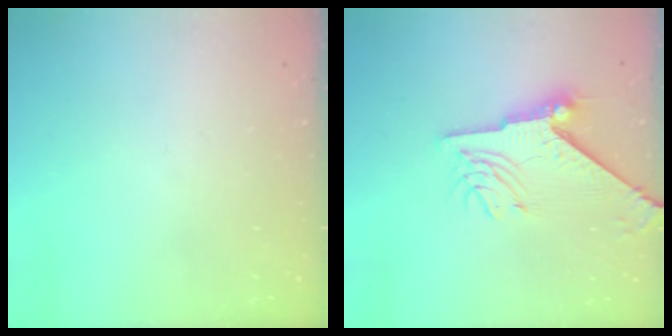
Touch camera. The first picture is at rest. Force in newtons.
{"total": 11.5, "press": 11.4, "slide": 1.2}